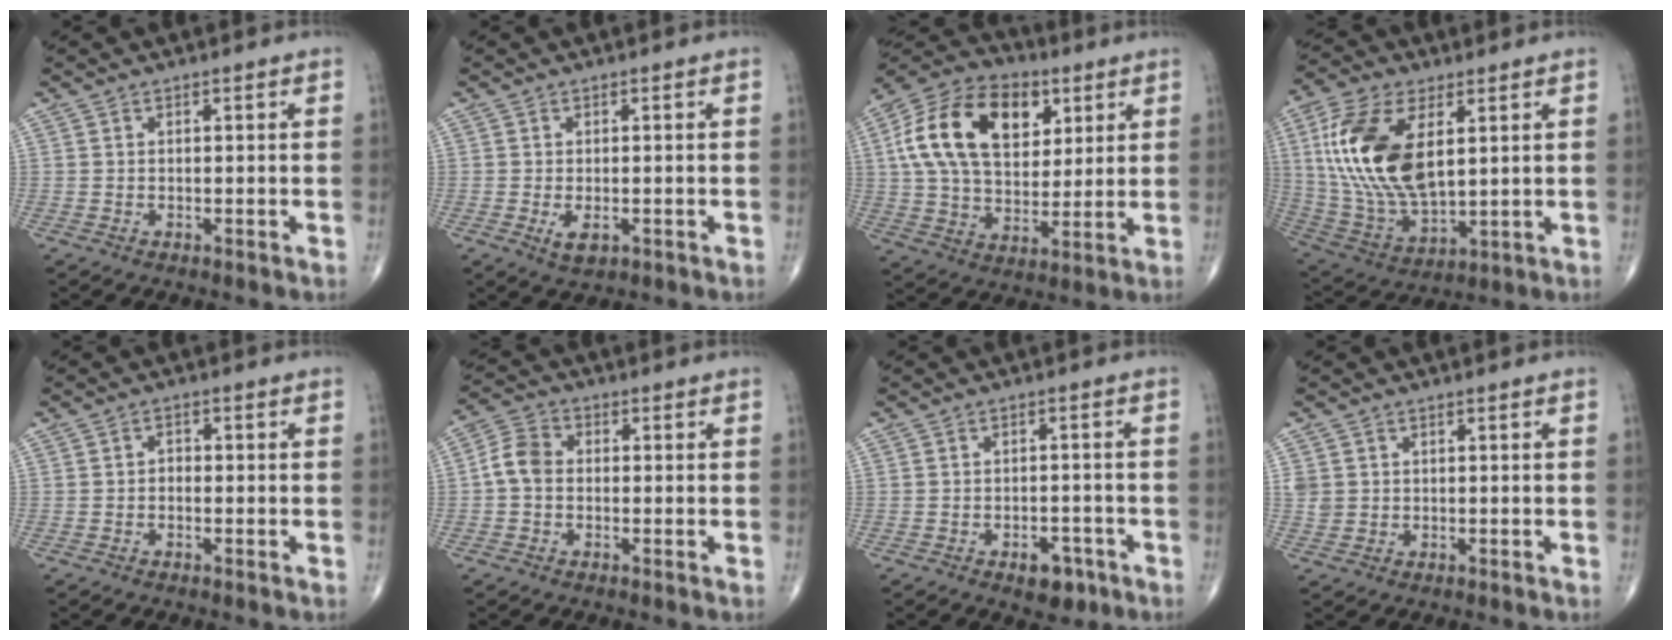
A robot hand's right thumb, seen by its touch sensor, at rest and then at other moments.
{"total": 3.1, "force": [-0.9, 1.6, 2.4], "torque": [-0.042, -0.006, -0.010]}
{"total": 21.7, "force": [6.7, 13.9, 15.3], "torque": [-0.260, -0.002, 0.112]}
{"total": 20.2, "force": [4.8, 10.5, 16.6], "torque": [-0.338, -0.020, 0.097]}
{"total": 1.5, "force": [-0.3, 1.1, 0.9], "torque": [-0.006, 0.007, -0.010]}
{"total": 5.4, "force": [-0.5, 4.2, 3.4], "torque": [-0.057, 0.017, -0.023]}
{"total": 5.1, "force": [-2.8, 3.0, 3.0], "torque": [-0.023, 0.016, -0.035]}
{"total": 2.5, "force": [0.4, 2.3, 0.9], "torque": [-0.010, 0.003, 0.014]}